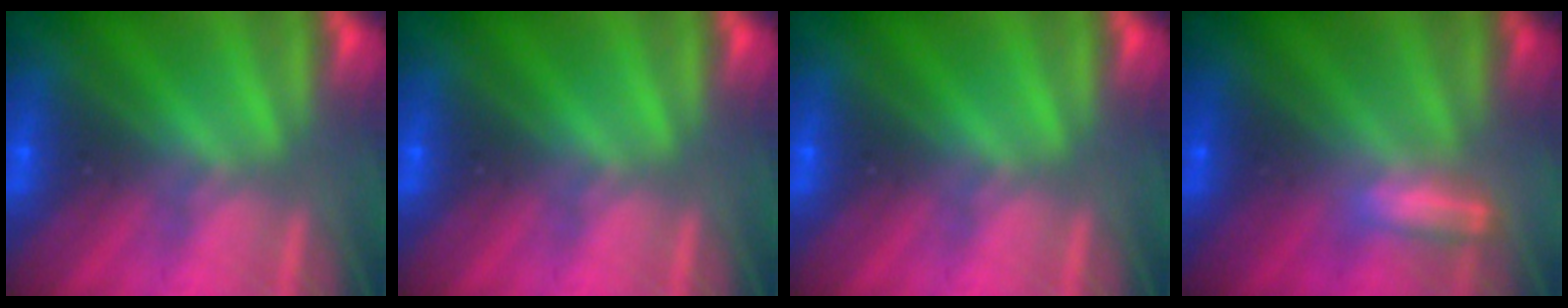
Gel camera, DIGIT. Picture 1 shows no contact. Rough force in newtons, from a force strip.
{"total": 0.0}
{"total": 0.0}
{"total": 1.3}